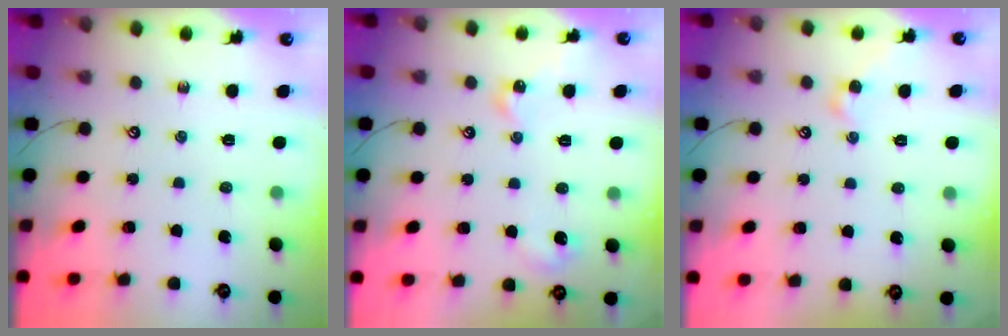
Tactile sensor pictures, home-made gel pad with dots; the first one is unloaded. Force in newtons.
{"total": 4.7, "press": 4.6, "slide": 0.6}
{"total": 2.5, "press": 2.5, "slide": 0.4}